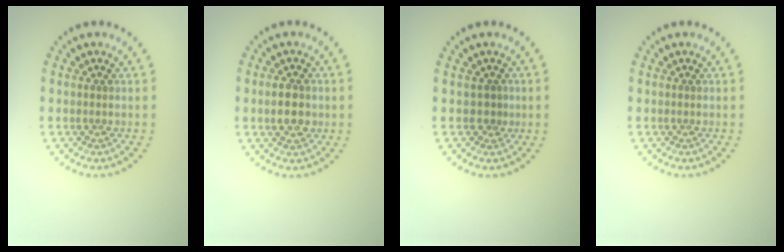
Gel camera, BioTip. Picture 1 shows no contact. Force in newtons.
{"total": 2.9, "press": 2.9, "slide": 0.1}
{"total": 0.9, "press": 0.7, "slide": 0.7}
{"total": 0.0}